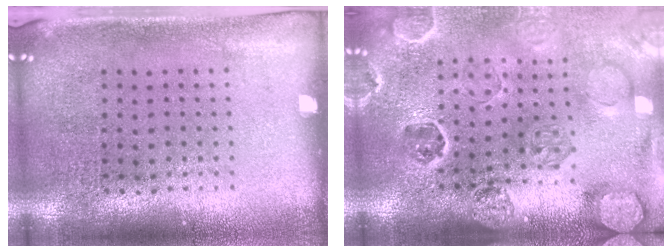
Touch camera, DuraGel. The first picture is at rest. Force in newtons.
{"total": 2.7, "press": 2.7, "slide": 0.3}